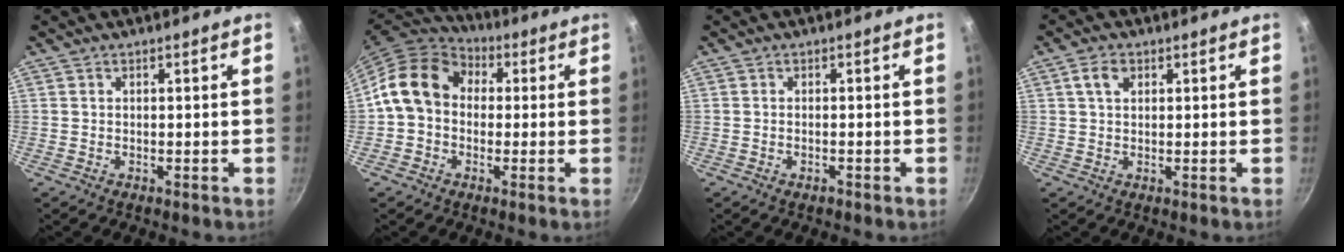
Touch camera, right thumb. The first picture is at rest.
{"total": 13.2, "force": [1.3, 10.5, 7.9], "torque": [-0.114, 0.030, 0.004]}
{"total": 0.9, "force": [-0.6, 0.3, 0.6], "torque": [-0.012, 0.006, -0.010]}
{"total": 3.4, "force": [1.3, 2.2, 2.3], "torque": [-0.038, 0.003, 0.021]}